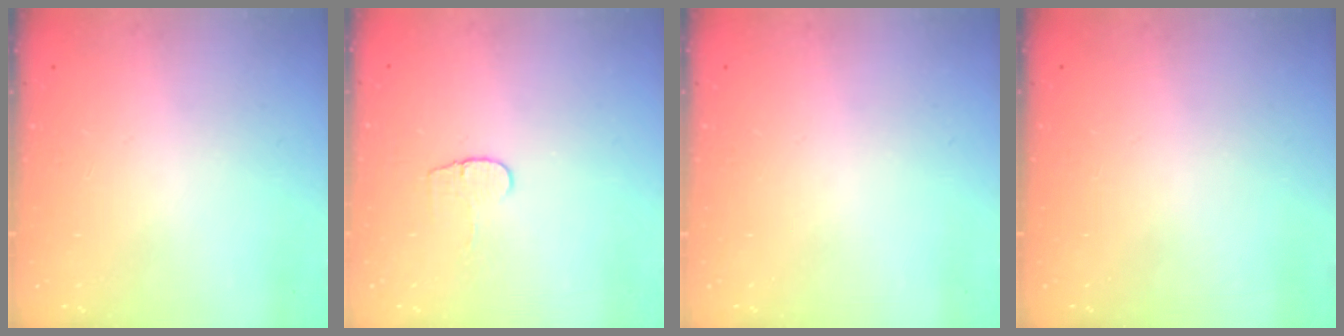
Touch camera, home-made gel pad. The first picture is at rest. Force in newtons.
{"total": 4.8, "press": 4.8, "slide": 0.4}
{"total": 0.0}
{"total": 0.0}